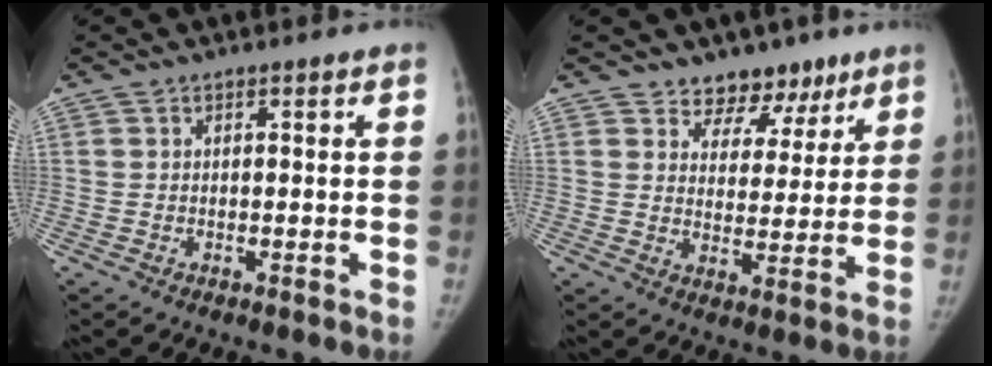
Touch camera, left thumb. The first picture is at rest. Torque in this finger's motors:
{"motor_torque": [0.03, 0.04, 0.09, 0.20, -0.03]}